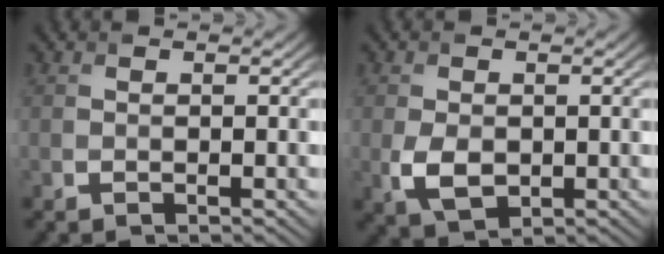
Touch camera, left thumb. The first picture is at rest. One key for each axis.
{"total": 3.8, "fx": -0.5, "fy": 2.6, "fz": 2.7, "tx": -0.066, "ty": -0.011, "tz": -0.003}